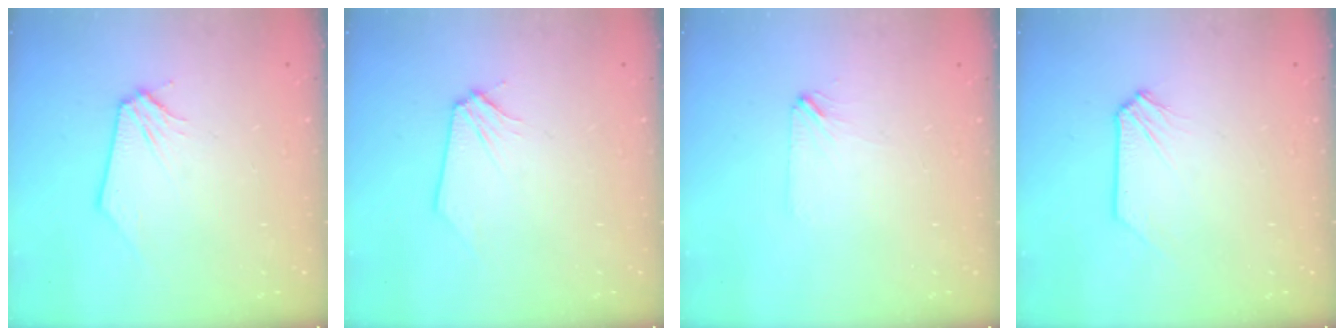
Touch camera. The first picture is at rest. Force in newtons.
{"total": 0.0}
{"total": 1.8, "press": 1.7, "slide": 0.4}
{"total": 0.0}